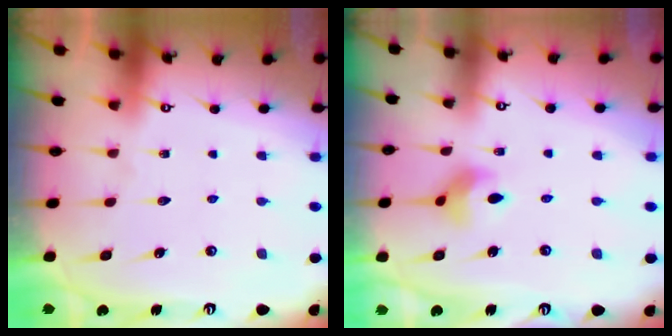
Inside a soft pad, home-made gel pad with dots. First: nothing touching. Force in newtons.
{"total": 4.5, "press": 4.5, "slide": 0.7}